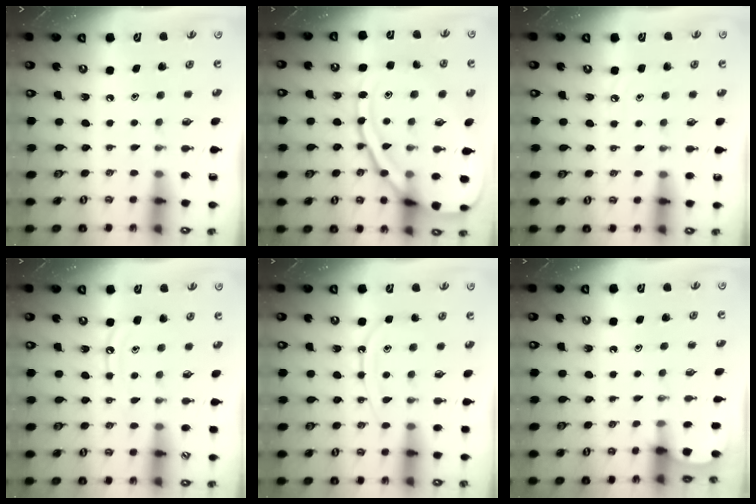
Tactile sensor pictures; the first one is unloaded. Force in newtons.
{"total": 17.7, "press": 17.6, "slide": 1.2}
{"total": 3.6, "press": 3.6, "slide": 0.3}
{"total": 7.0, "press": 7.0, "slide": 0.7}
{"total": 9.6, "press": 9.5, "slide": 0.9}
{"total": 1.9, "press": 1.9, "slide": 0.2}